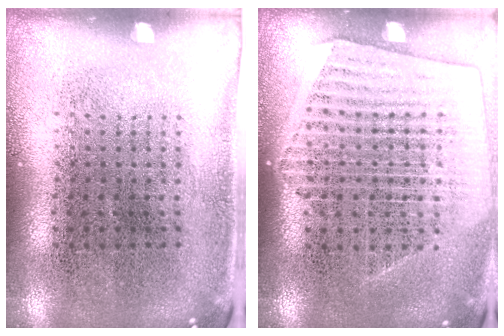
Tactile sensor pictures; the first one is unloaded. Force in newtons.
{"total": 1.6, "press": 1.4, "slide": 0.6}